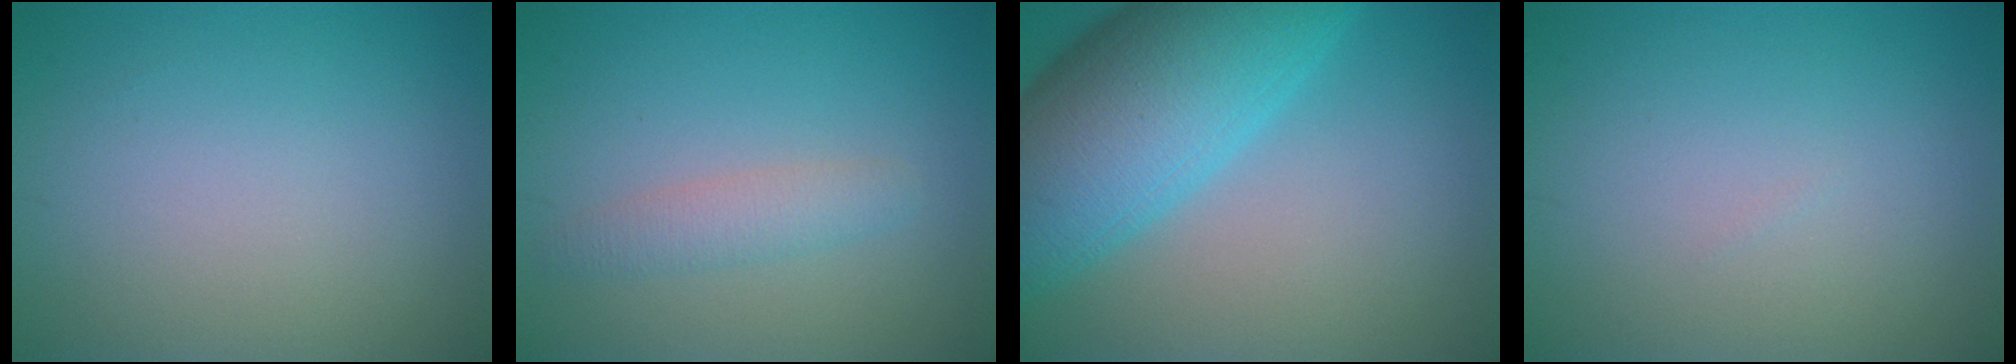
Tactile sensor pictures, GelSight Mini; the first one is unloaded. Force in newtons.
{"total": 2.1, "press": 2.1, "slide": 0.1}
{"total": 12.3, "press": 12.3, "slide": 0.5}
{"total": 0.0}